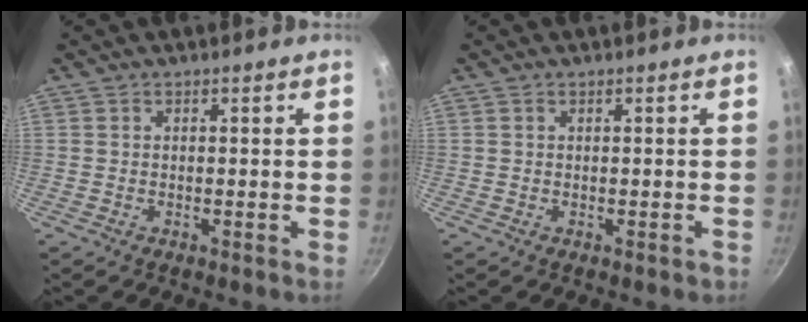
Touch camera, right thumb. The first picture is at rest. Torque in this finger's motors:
{"motor_torque": [-0.36, -0.03, -0.25, 0.14, 0.00]}